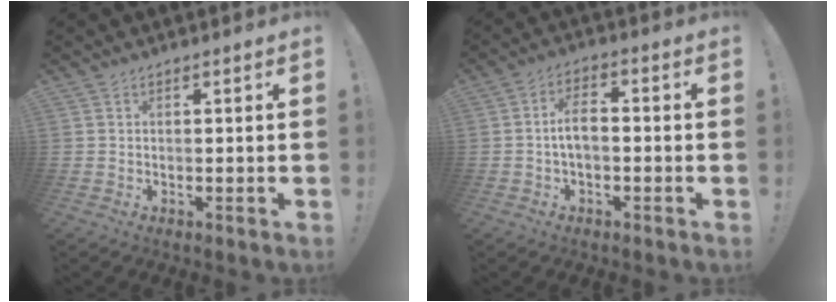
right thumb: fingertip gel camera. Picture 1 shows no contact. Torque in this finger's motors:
{"motor_torque": [-0.24, 0.13, -0.07, -0.19, 0.18]}